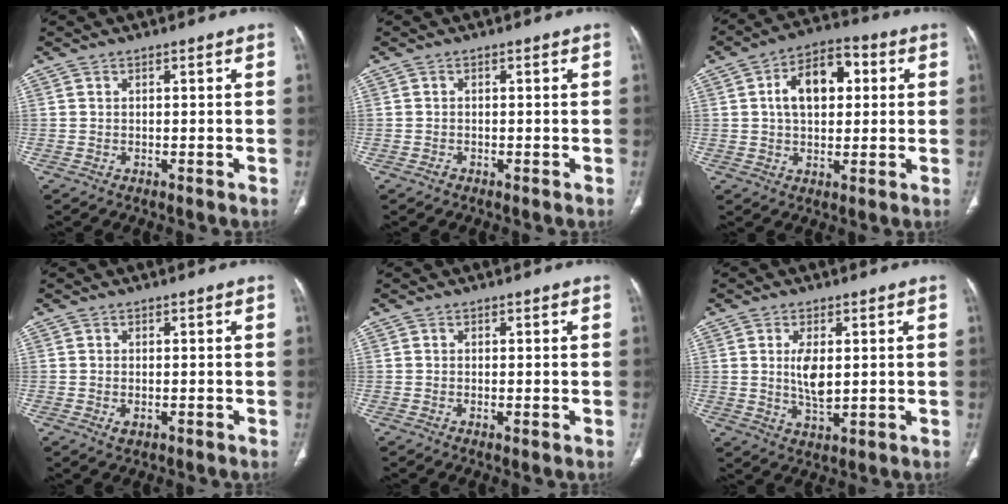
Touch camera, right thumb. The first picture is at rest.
{"total": 0.7, "force": [-0.4, 0.4, 0.2], "torque": [-0.004, 0.000, -0.011]}
{"total": 11.8, "force": [2.4, 7.2, 9.1], "torque": [-0.126, 0.018, 0.032]}
{"total": 1.6, "force": [-0.4, 0.9, 1.2], "torque": [-0.023, -0.002, -0.005]}
{"total": 0.9, "force": [-0.2, 0.3, 0.8], "torque": [-0.020, -0.004, -0.004]}
{"total": 5.8, "force": [1.0, 2.7, 5.1], "torque": [-0.093, -0.013, 0.023]}